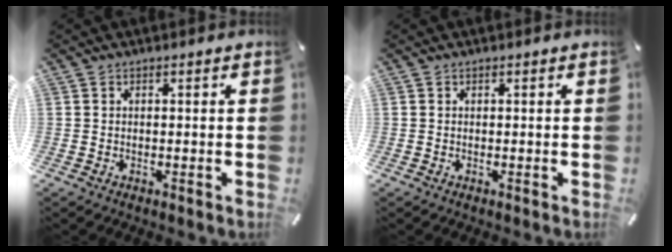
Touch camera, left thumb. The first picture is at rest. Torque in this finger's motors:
{"motor_torque": [0.00, 0.00, 0.00, 0.00, 0.00]}